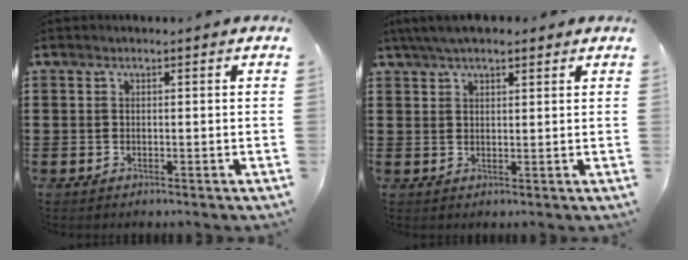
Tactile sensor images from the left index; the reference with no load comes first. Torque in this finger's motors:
{"motor_torque": [1.45, -0.69, 0.90, 0.21]}